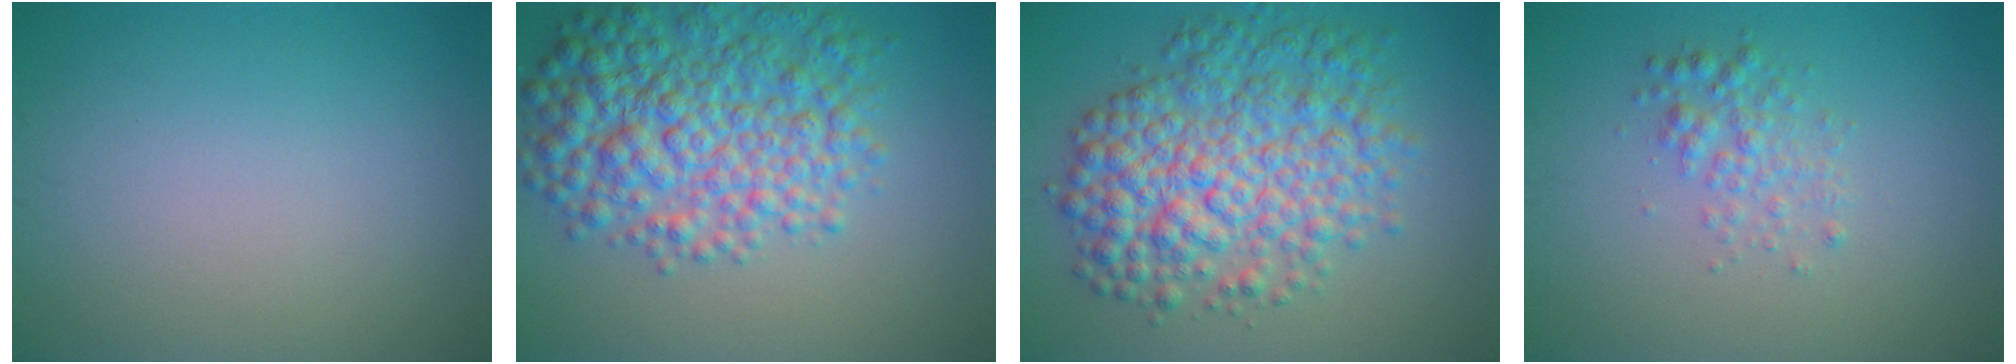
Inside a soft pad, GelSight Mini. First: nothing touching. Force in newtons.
{"total": 8.1, "press": 8.1, "slide": 0.2}
{"total": 8.8, "press": 8.8, "slide": 0.1}
{"total": 2.2, "press": 2.2, "slide": 0.0}